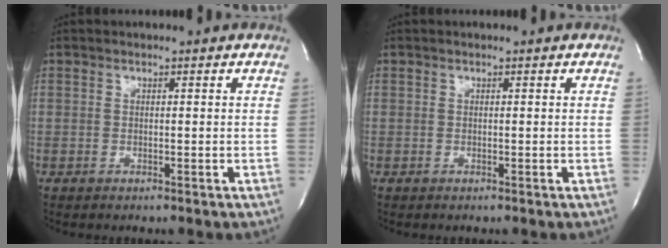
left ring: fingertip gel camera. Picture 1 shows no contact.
{"total": 0.0}